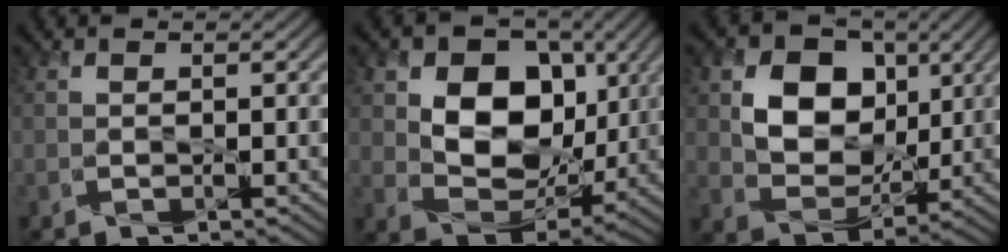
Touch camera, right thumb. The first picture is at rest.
{"total": 10.7, "force": [2.4, 7.9, 6.7], "torque": [-0.133, -0.005, 0.031]}
{"total": 9.2, "force": [2.3, 7.3, 5.2], "torque": [-0.109, -0.005, 0.030]}